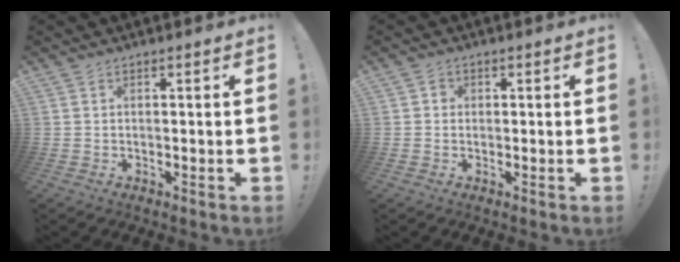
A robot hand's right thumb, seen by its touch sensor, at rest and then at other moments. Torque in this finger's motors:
{"motor_torque": [0.01, 0.21, 0.04, -0.17, 0.00]}